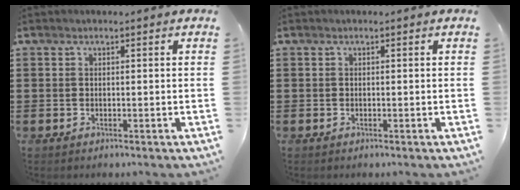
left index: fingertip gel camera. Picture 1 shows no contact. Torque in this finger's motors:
{"motor_torque": [0.00, 0.00, 0.00, -0.01]}